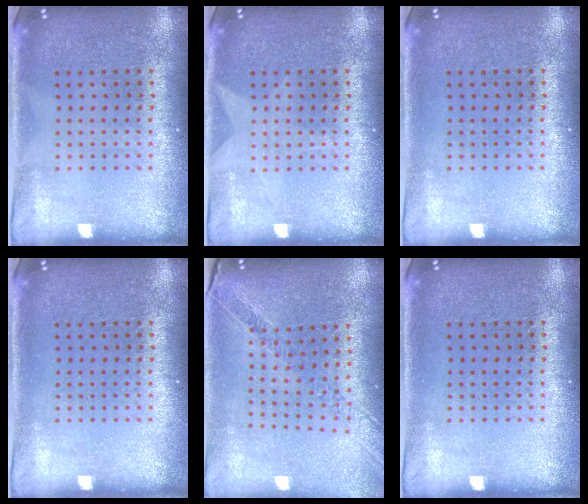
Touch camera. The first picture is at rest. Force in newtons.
{"total": 1.0, "press": 1.0, "slide": 0.1}
{"total": 0.0}
{"total": 0.0}
{"total": 1.0, "press": 1.0, "slide": 0.1}
{"total": 0.0}